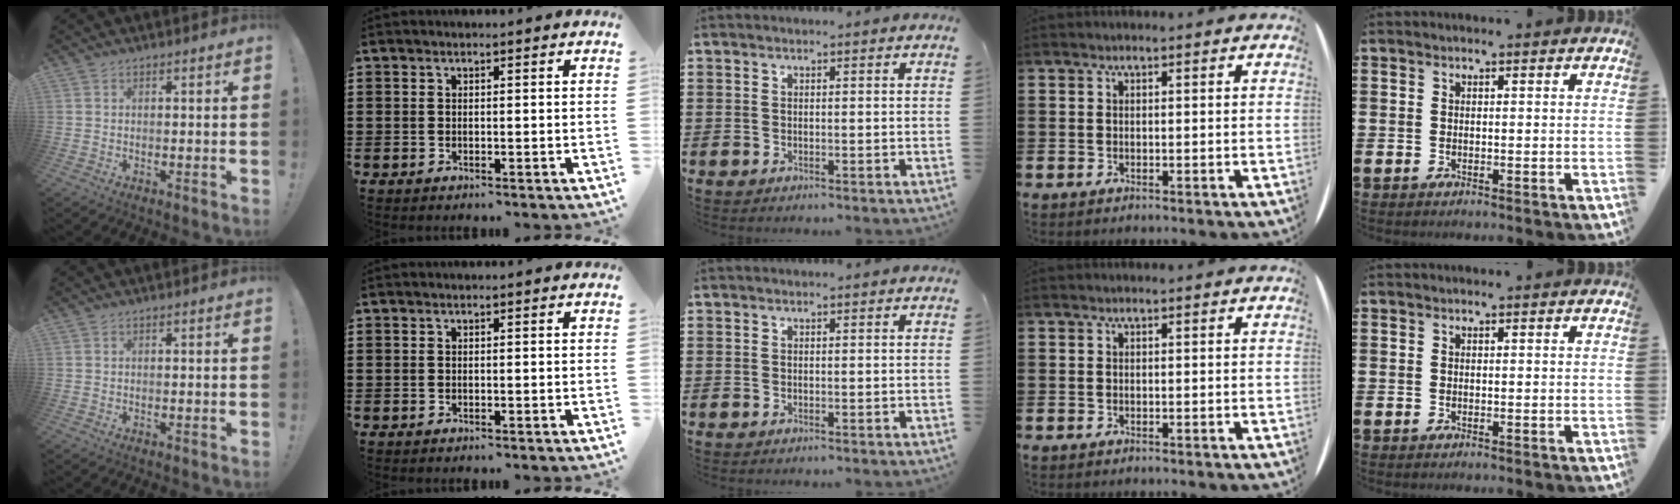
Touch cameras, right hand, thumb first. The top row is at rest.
{}